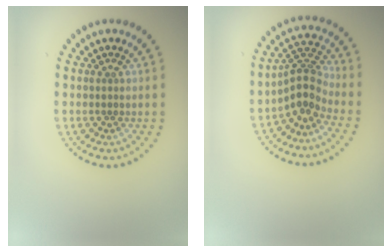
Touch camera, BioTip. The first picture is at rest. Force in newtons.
{"total": 3.3, "press": 2.3, "slide": 2.4}